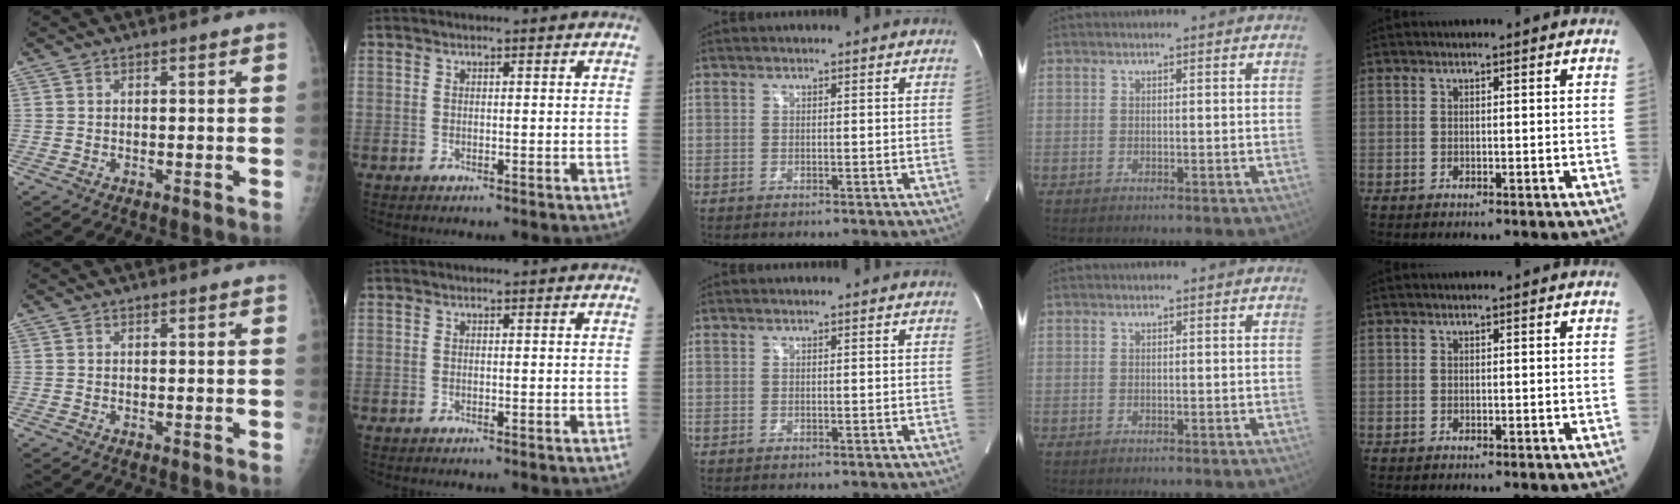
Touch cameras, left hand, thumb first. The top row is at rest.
{}